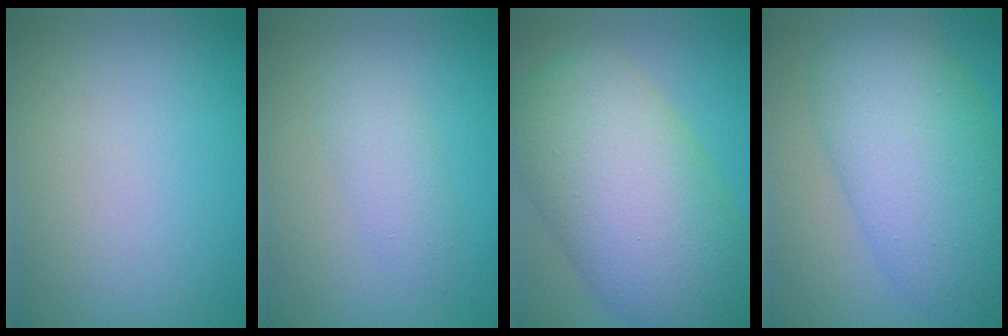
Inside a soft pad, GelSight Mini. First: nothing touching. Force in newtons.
{"total": 2.0, "press": 2.0, "slide": 0.2}
{"total": 12.7, "press": 12.7, "slide": 0.5}
{"total": 9.5, "press": 9.5, "slide": 0.2}